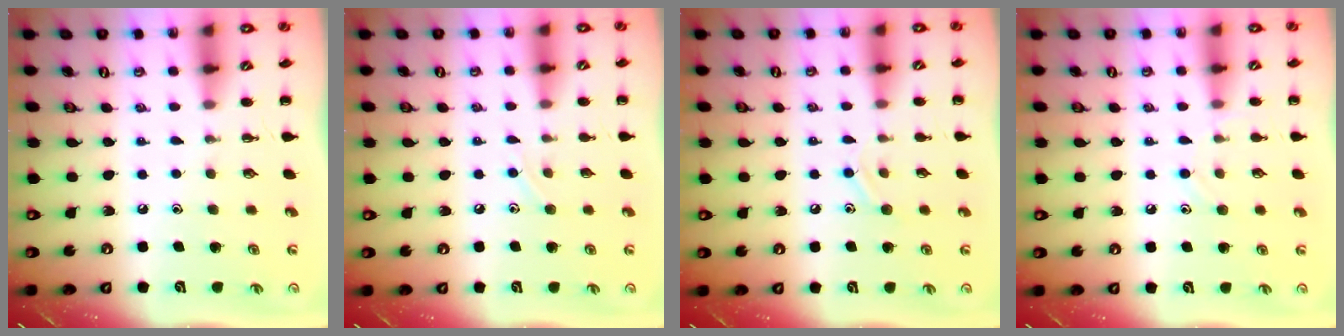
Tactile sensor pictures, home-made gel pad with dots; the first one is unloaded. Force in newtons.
{"total": 4.3, "press": 4.2, "slide": 1.3}
{"total": 7.3, "press": 7.1, "slide": 1.4}
{"total": 7.3, "press": 6.9, "slide": 2.3}